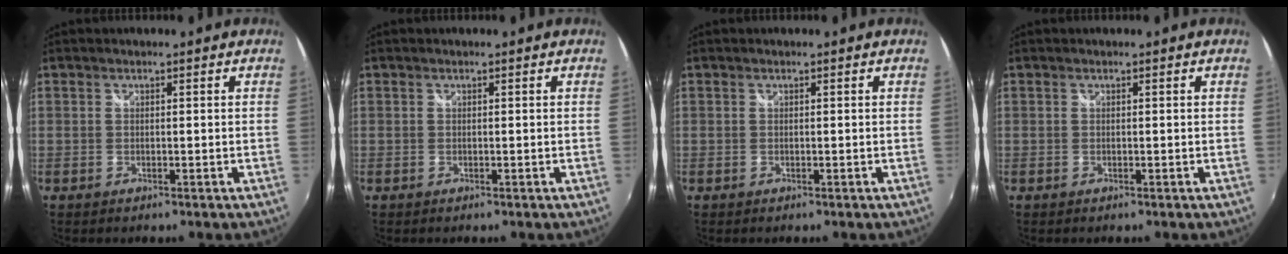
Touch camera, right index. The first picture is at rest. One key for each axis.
{"total": 0.0}
{"total": 0.0}
{"total": 0.0}